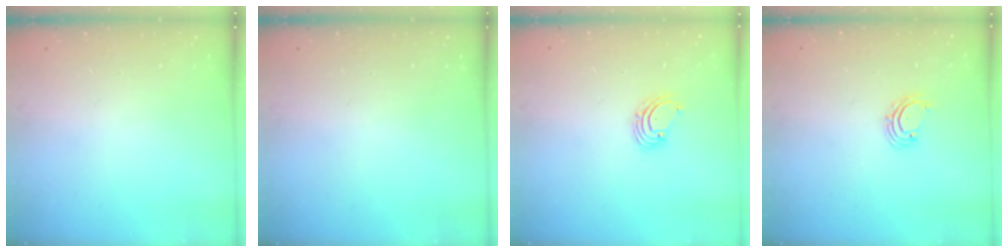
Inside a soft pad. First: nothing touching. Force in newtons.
{"total": 0.0}
{"total": 1.8, "press": 1.8, "slide": 0.2}
{"total": 2.0, "press": 2.0, "slide": 0.4}